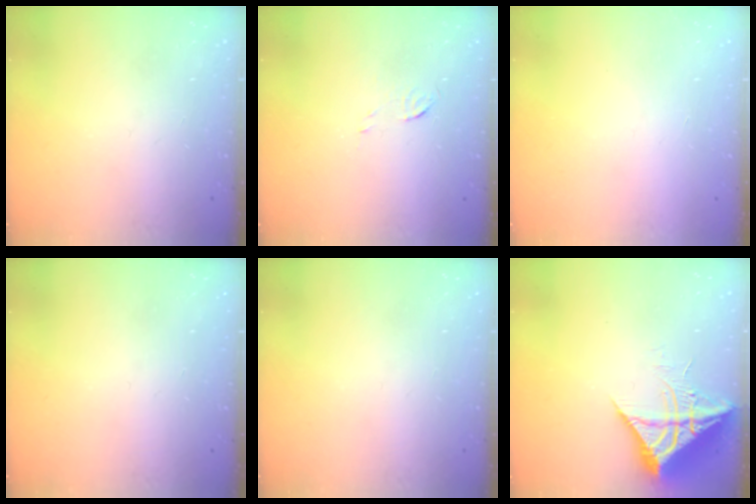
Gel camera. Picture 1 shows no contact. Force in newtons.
{"total": 3.3, "press": 3.3, "slide": 0.3}
{"total": 1.5, "press": 1.5, "slide": 0.1}
{"total": 0.0}
{"total": 0.0}
{"total": 10.3, "press": 10.3, "slide": 1.1}